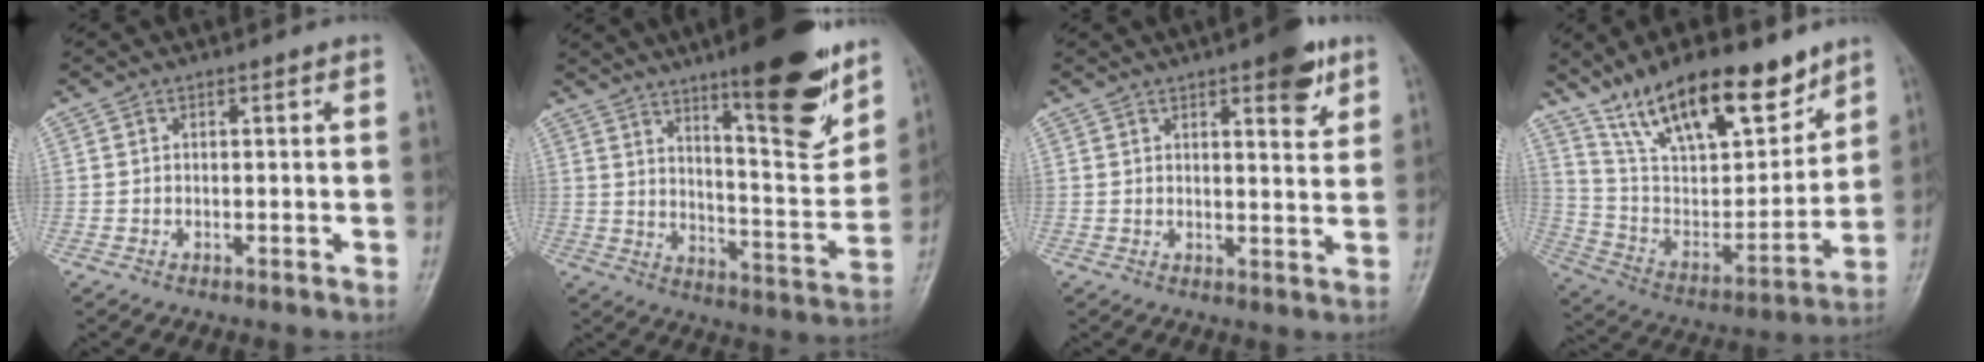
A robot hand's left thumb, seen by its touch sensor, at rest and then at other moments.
{"total": 19.1, "force": [12.3, 4.2, 14.0], "torque": [-0.164, -0.077, 0.190]}
{"total": 7.5, "force": [4.3, 2.5, 5.6], "torque": [-0.057, -0.020, 0.051]}
{"total": 22.3, "force": [15.4, 8.4, 13.7], "torque": [-0.187, -0.063, 0.278]}